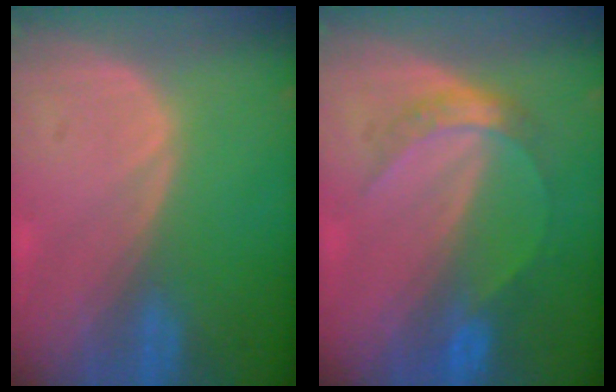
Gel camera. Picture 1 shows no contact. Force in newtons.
{"total": 4.8, "press": 4.5, "slide": 1.6}